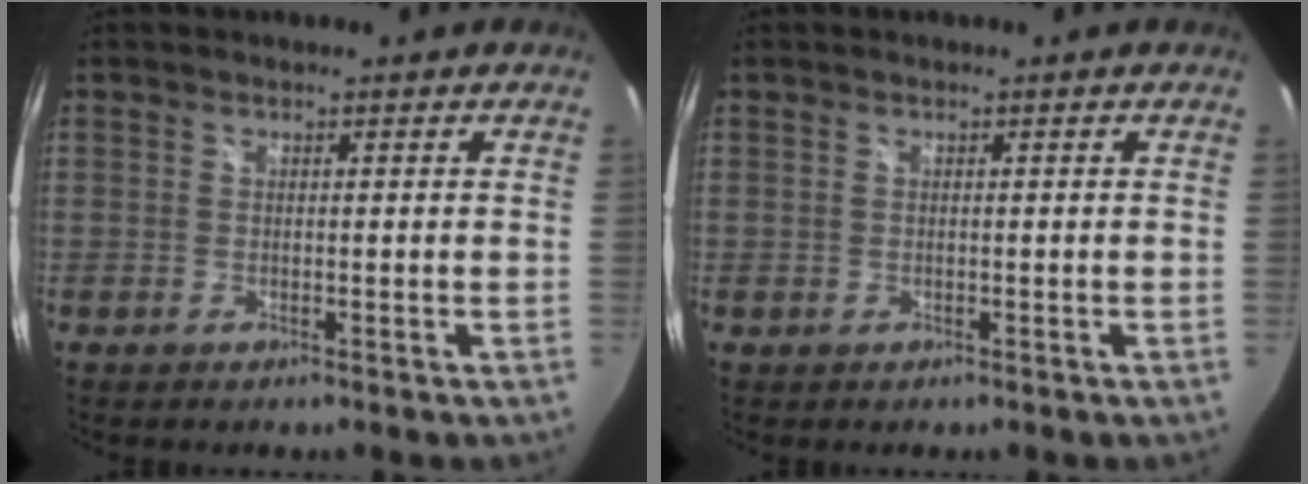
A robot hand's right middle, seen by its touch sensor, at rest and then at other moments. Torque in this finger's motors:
{"motor_torque": [0.31, -0.23, 0.00, 0.01]}